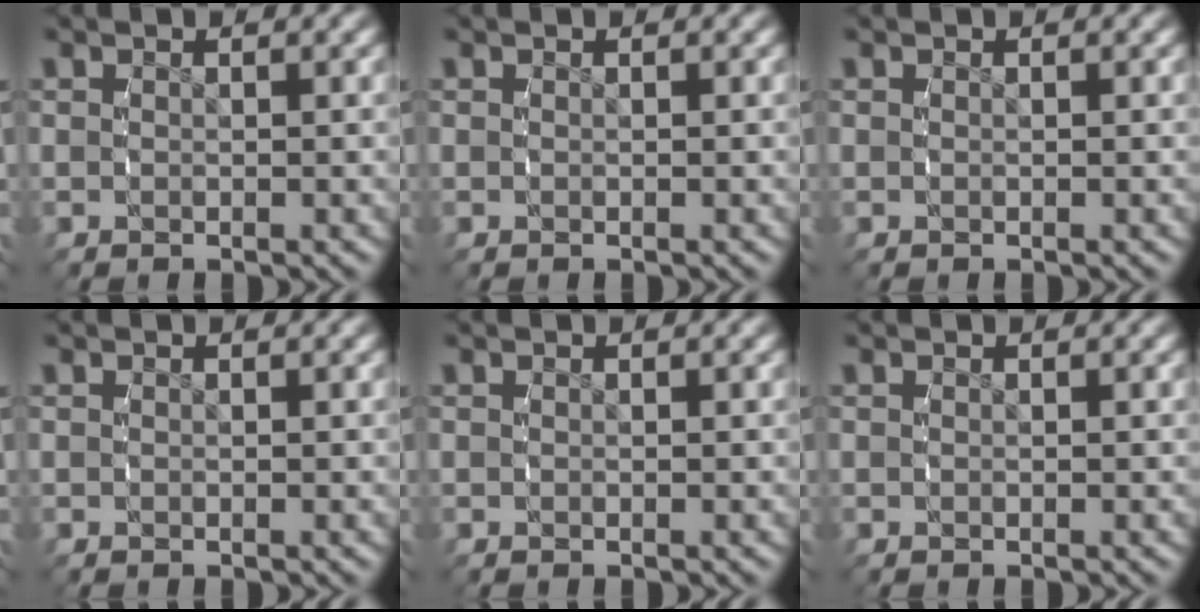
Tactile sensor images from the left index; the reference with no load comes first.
{"total": 0.0}
{"total": 0.0}
{"total": 0.0}
{"total": 0.0}
{"total": 0.0}